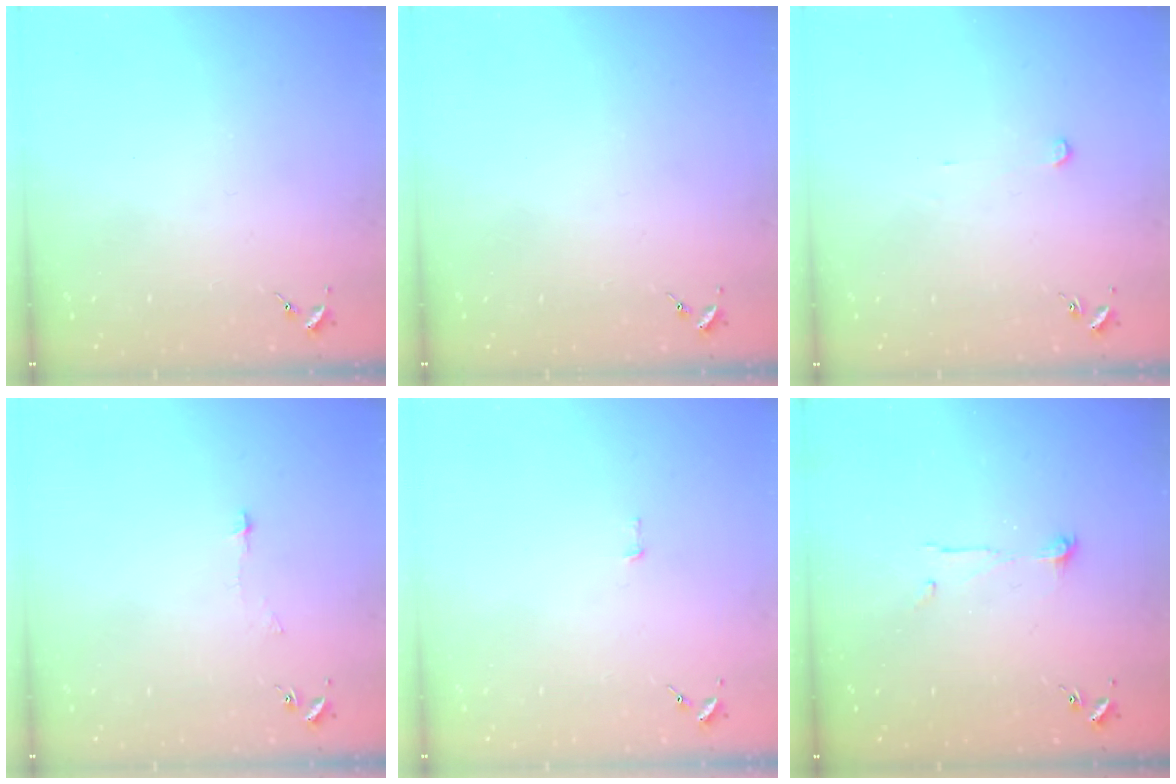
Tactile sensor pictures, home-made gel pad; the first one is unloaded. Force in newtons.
{"total": 0.0}
{"total": 2.4, "press": 2.4, "slide": 0.2}
{"total": 3.1, "press": 3.1, "slide": 0.3}
{"total": 1.9, "press": 1.9, "slide": 0.1}
{"total": 4.8, "press": 4.8, "slide": 0.4}